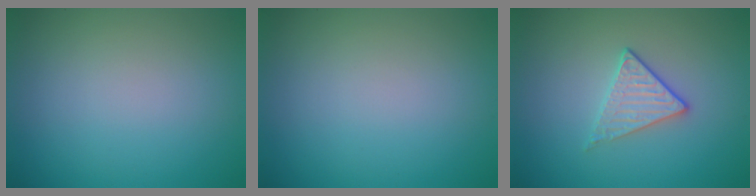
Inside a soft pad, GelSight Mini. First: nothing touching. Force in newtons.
{"total": 0.0}
{"total": 2.0, "press": 1.7, "slide": 1.0}